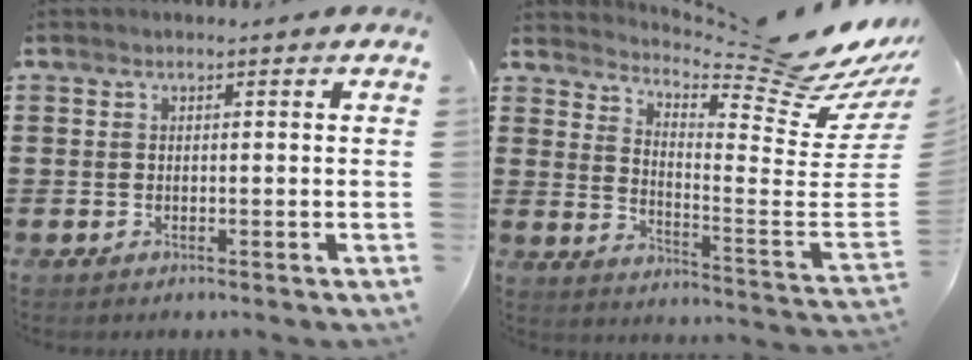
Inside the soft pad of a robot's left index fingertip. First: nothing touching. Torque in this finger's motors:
{"motor_torque": [-2.14, 0.00, -0.12, 0.00]}